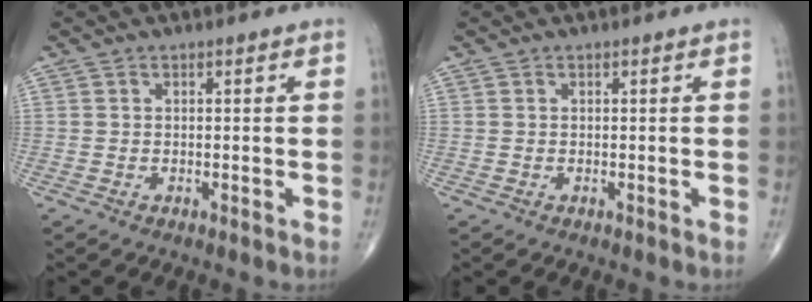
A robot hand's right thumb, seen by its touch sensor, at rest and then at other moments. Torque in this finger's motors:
{"motor_torque": [0.00, 0.00, 0.01, -0.01, 0.00]}